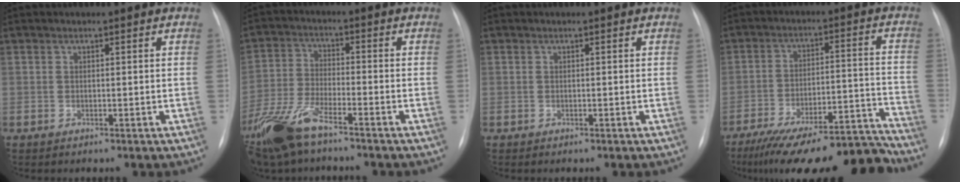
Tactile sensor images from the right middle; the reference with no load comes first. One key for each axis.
{"total": 10.5, "fx": -7.7, "fy": 2.4, "fz": 6.7, "tx": -0.149, "ty": -0.021, "tz": -0.149}
{"total": 0.0}
{"total": 20.9, "fx": -18.9, "fy": 2.2, "fz": 8.8, "tx": -0.106, "ty": 0.016, "tz": -0.284}